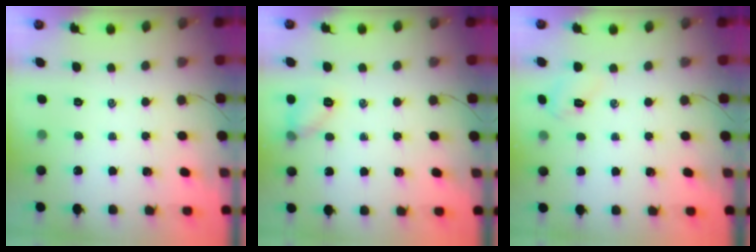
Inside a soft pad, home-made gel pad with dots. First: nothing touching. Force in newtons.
{"total": 7.8, "press": 7.7, "slide": 0.6}
{"total": 3.4, "press": 3.3, "slide": 1.0}